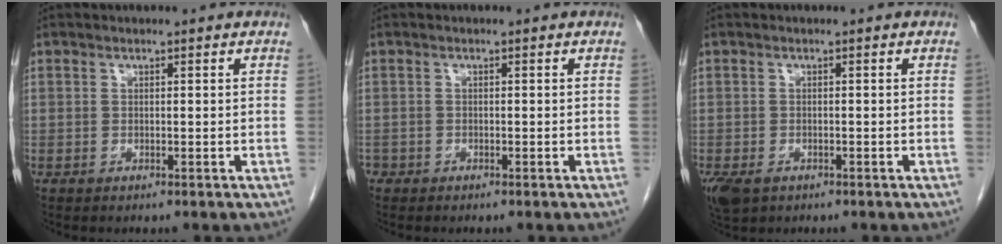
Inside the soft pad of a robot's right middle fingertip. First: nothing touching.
{"total": 0.9, "force": [-0.6, 0.6, 0.1], "torque": [-0.005, 0.002, -0.010]}
{"total": 4.3, "force": [-2.5, 2.7, 2.3], "torque": [-0.050, -0.009, -0.037]}